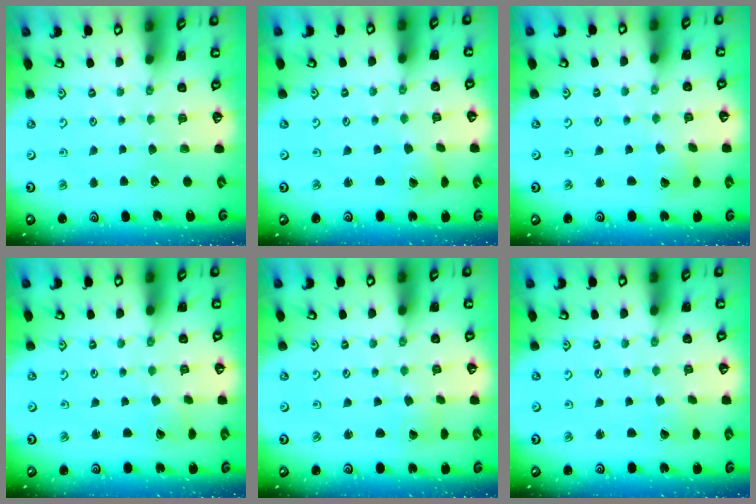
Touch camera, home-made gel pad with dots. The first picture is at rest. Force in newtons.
{"total": 1.1, "press": 1.1, "slide": 0.0}
{"total": 2.5, "press": 2.5, "slide": 0.4}
{"total": 0.0}
{"total": 1.0, "press": 1.0, "slide": 0.0}
{"total": 0.0}